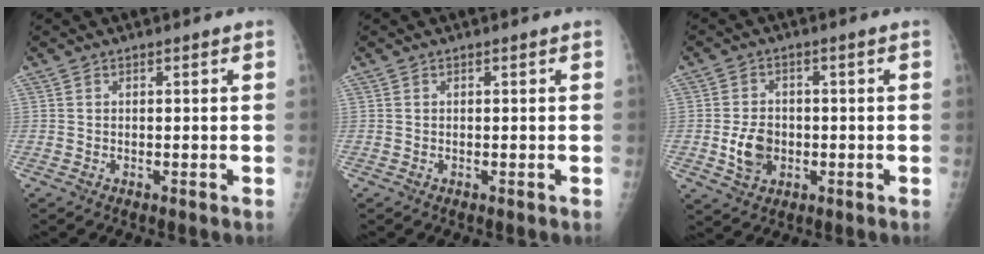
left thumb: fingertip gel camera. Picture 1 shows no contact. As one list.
[{"total": 0.0}, {"total": 6.2, "force": [-1.3, 4.7, 3.8], "torque": [-0.052, 0.006, -0.019]}]